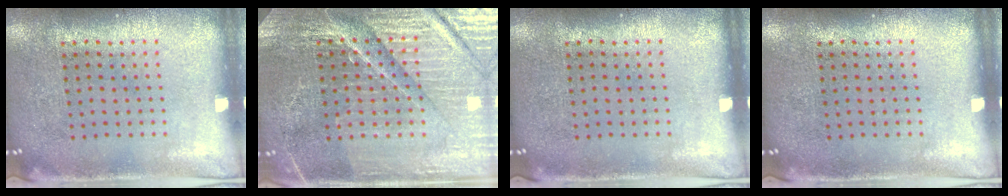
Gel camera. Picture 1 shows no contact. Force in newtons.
{"total": 5.1, "press": 4.8, "slide": 1.8}
{"total": 0.0}
{"total": 0.0}